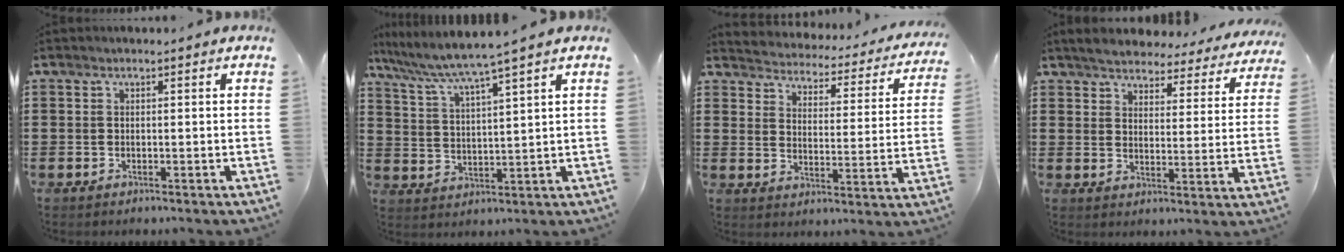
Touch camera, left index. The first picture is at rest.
{"total": 5.0, "force": [4.1, -0.8, 2.8], "torque": [-0.074, -0.032, 0.064]}
{"total": 2.7, "force": [2.7, 0.1, -0.1], "torque": [-0.020, -0.033, 0.036]}
{"total": 4.6, "force": [4.5, 0.4, 0.7], "torque": [-0.040, -0.031, 0.076]}